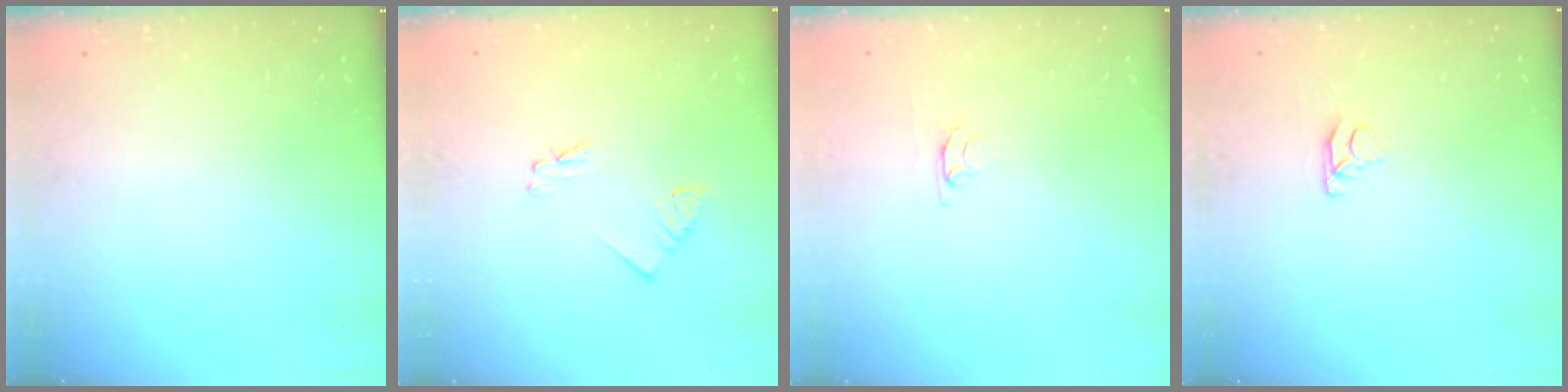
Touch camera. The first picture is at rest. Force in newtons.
{"total": 1.4, "press": 1.4, "slide": 0.1}
{"total": 2.1, "press": 2.1, "slide": 0.2}
{"total": 3.6, "press": 3.6, "slide": 0.4}